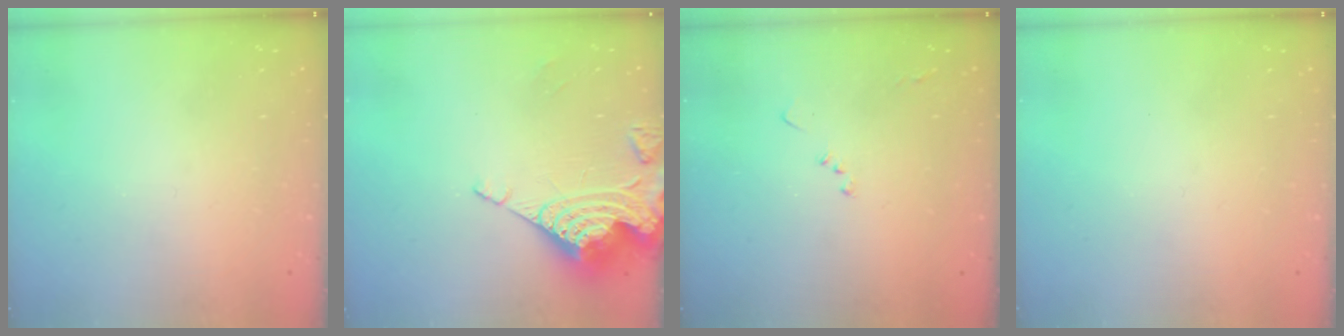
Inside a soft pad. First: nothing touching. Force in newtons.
{"total": 13.0, "press": 12.9, "slide": 1.4}
{"total": 7.9, "press": 7.8, "slide": 1.0}
{"total": 0.0}